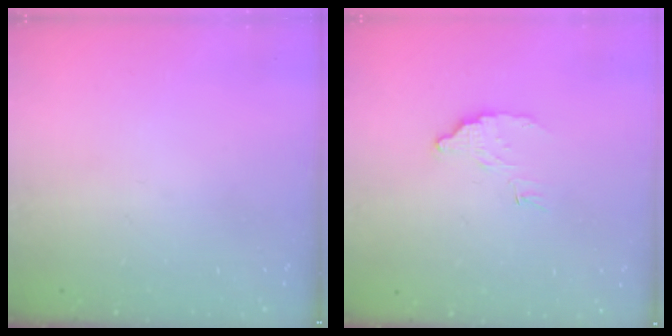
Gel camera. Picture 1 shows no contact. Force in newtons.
{"total": 5.3, "press": 5.3, "slide": 0.1}